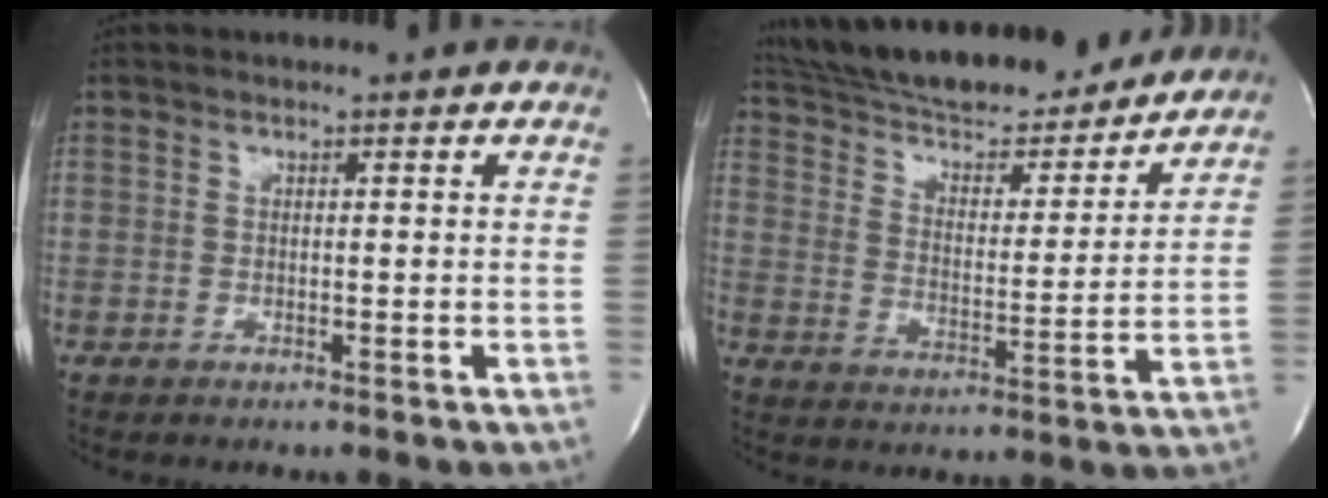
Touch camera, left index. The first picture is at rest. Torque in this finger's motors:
{"motor_torque": [0.47, -0.58, 0.48, 0.18]}